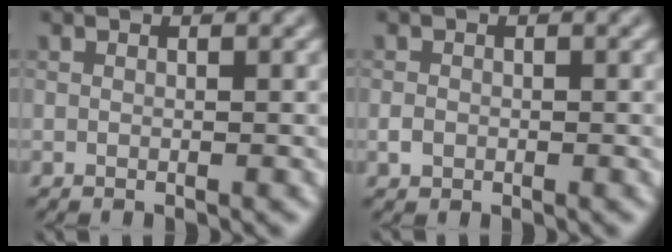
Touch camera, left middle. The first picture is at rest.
{"total": 0.9, "force": [-0.3, 0.8, 0.4], "torque": [-0.008, -0.001, -0.007]}